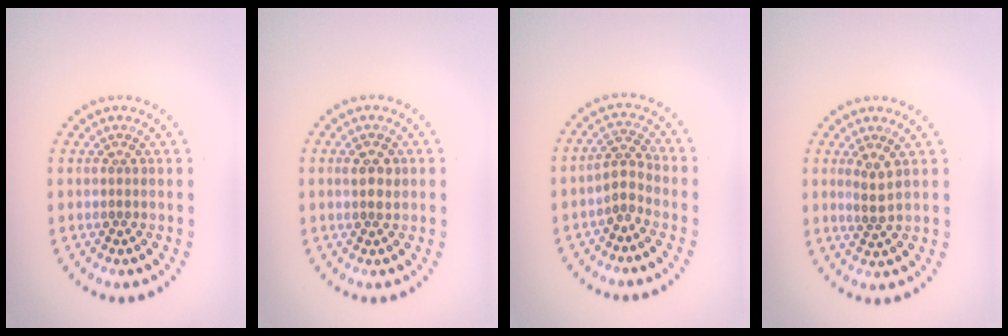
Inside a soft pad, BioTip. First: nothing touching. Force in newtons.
{"total": 1.5, "press": 1.5, "slide": 0.3}
{"total": 2.0, "press": 1.5, "slide": 1.3}
{"total": 1.6, "press": 1.2, "slide": 1.0}